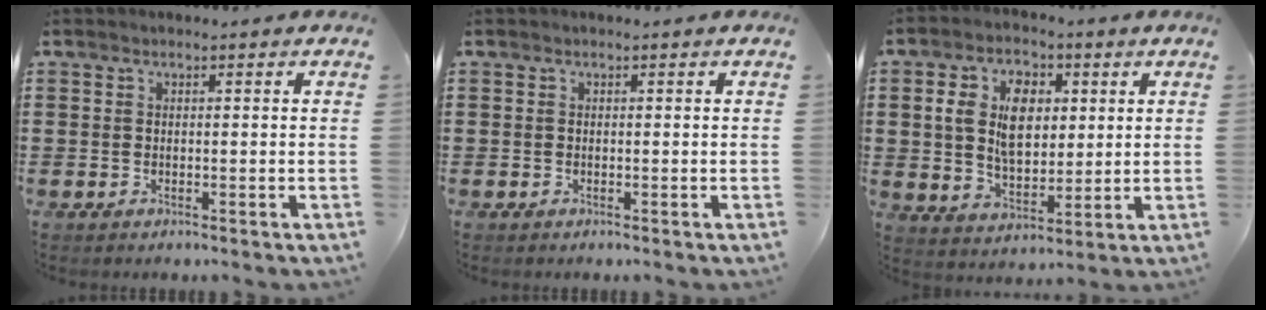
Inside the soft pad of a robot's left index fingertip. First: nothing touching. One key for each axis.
{"total": 0.0}
{"total": 8.8, "fx": 2.5, "fy": 5.4, "fz": 6.4, "tx": -0.131, "ty": 0.011, "tz": 0.040}